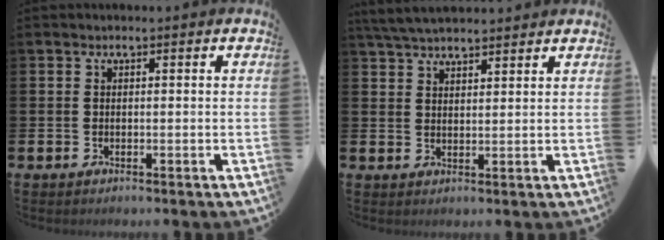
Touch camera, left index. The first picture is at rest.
{"total": 4.6, "force": [4.3, 0.9, 1.2], "torque": [-0.029, -0.013, 0.080]}